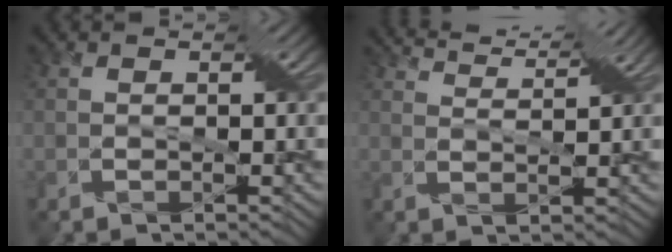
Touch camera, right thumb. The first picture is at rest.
{"total": 5.4, "force": [5.1, -0.3, 1.6], "torque": [-0.054, 0.002, 0.087]}